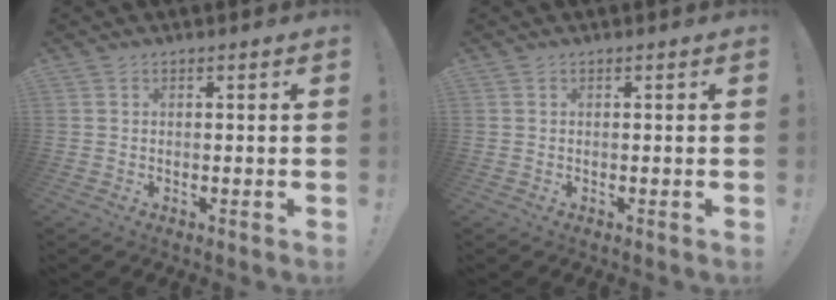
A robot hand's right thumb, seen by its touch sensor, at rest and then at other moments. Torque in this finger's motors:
{"motor_torque": [-0.01, 0.01, -0.02, 0.02, 0.07]}